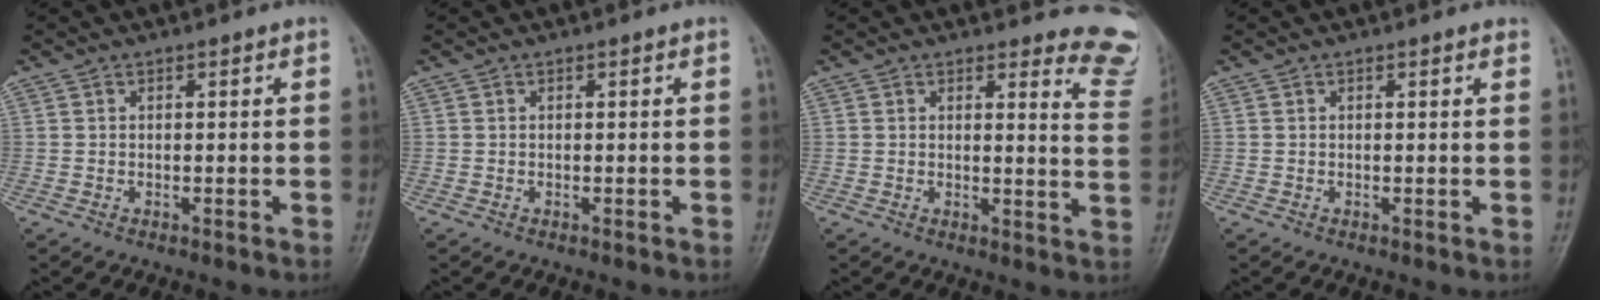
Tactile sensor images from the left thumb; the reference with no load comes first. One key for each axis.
{"total": 0.0}
{"total": 9.6, "fx": 9.3, "fy": 1.9, "fz": 1.2, "tx": 0.028, "ty": -0.107, "tz": 0.069}
{"total": 0.9, "fx": 0.6, "fy": 0.1, "fz": 0.6, "tx": -0.005, "ty": 0.000, "tz": 0.005}